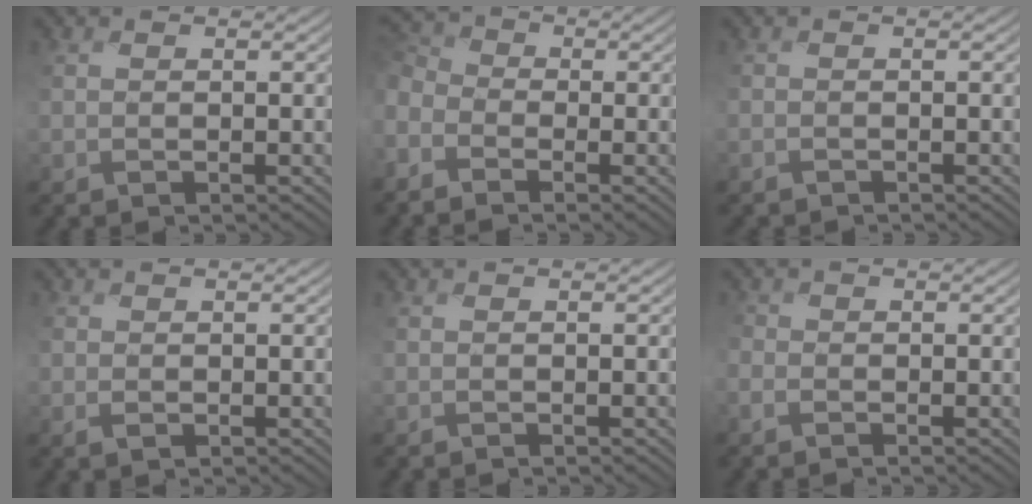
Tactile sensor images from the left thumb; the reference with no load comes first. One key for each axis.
{"total": 6.0, "fx": -3.1, "fy": 4.1, "fz": 3.0, "tx": -0.109, "ty": -0.010, "tz": -0.066}
{"total": 1.0, "fx": -1.0, "fy": 0.4, "fz": -0.1, "tx": -0.001, "ty": -0.005, "tz": -0.023}
{"total": 1.0, "fx": 0.1, "fy": 0.8, "fz": 0.6, "tx": -0.015, "ty": -0.001, "tz": 0.004}
{"total": 0.0}
{"total": 1.7, "fx": -0.9, "fy": 1.2, "fz": 0.6, "tx": -0.019, "ty": -0.003, "tz": -0.028}